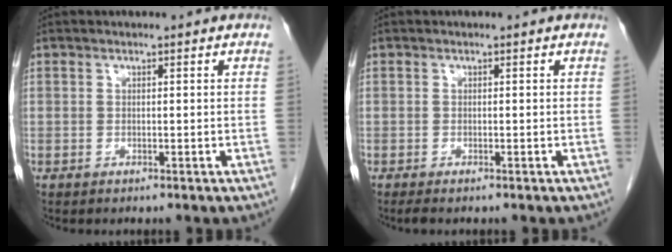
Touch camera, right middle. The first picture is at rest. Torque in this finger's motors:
{"motor_torque": [0.31, -0.12, 0.02, -0.01]}